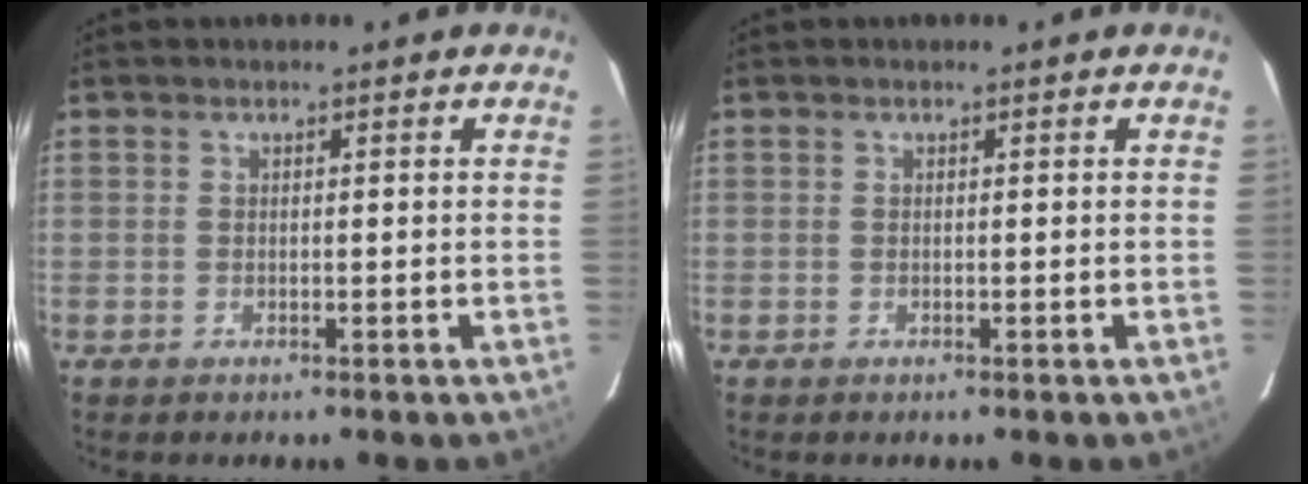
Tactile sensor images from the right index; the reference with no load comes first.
{"total": 0.0}